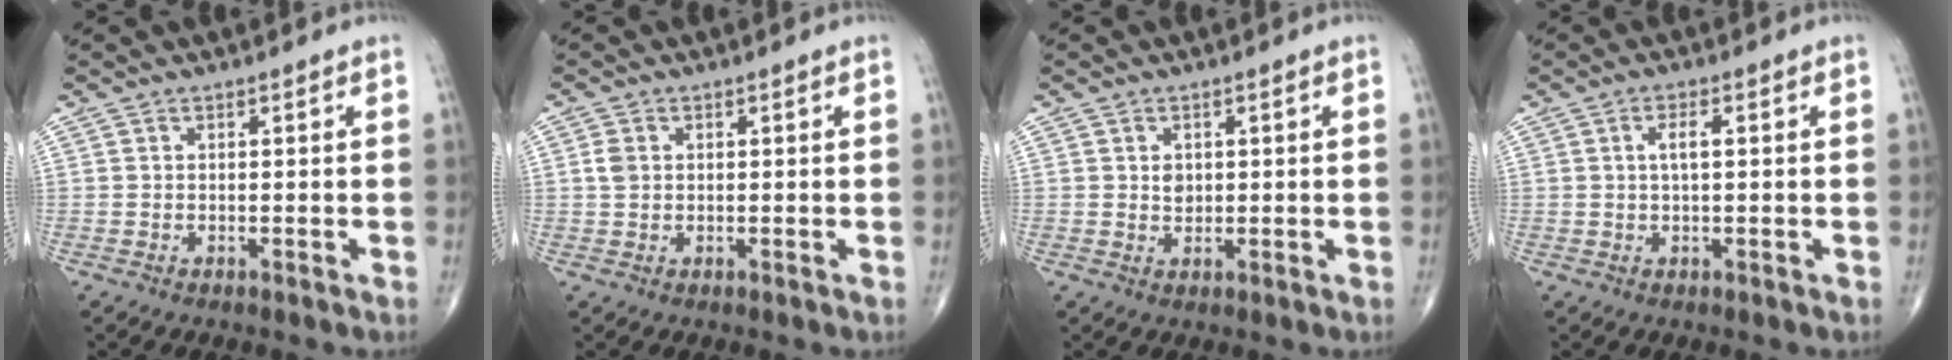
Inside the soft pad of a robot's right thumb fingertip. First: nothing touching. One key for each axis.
{"total": 2.1, "fx": 0.4, "fy": 1.6, "fz": 1.3, "tx": -0.025, "ty": 0.003, "tz": 0.008}
{"total": 2.0, "fx": 0.4, "fy": 1.6, "fz": 1.2, "tx": -0.009, "ty": -0.002, "tz": 0.009}
{"total": 2.7, "fx": 0.5, "fy": 0.9, "fz": 2.5, "tx": -0.048, "ty": 0.005, "tz": 0.007}